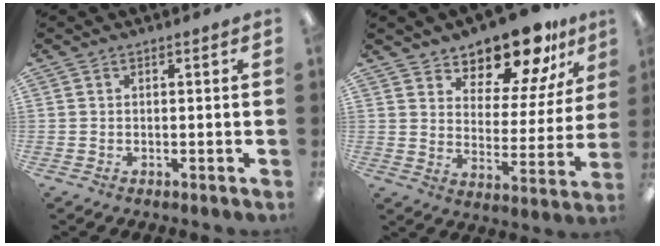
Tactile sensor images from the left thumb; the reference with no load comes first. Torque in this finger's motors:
{"motor_torque": [0.42, 0.56, -0.13, -0.04, 0.03]}